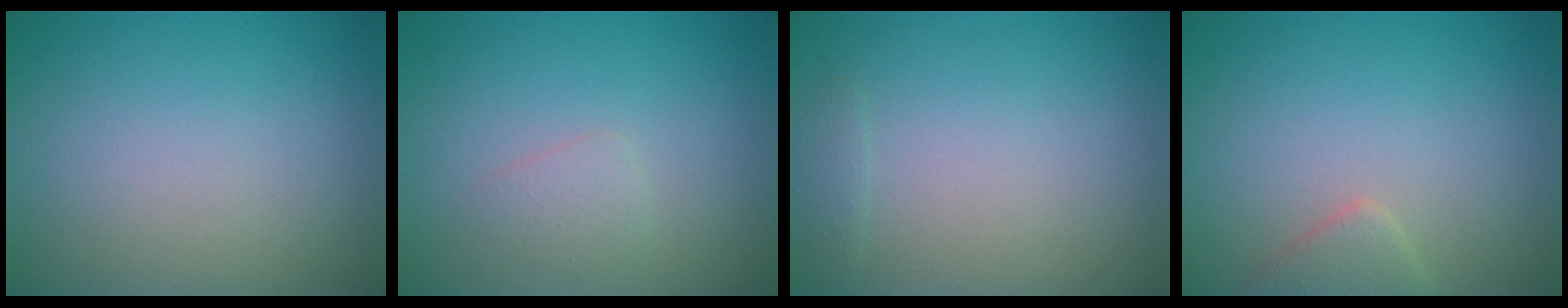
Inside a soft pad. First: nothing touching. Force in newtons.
{"total": 1.2, "press": 1.2, "slide": 0.0}
{"total": 0.8, "press": 0.8, "slide": 0.1}
{"total": 1.9, "press": 1.9, "slide": 0.1}